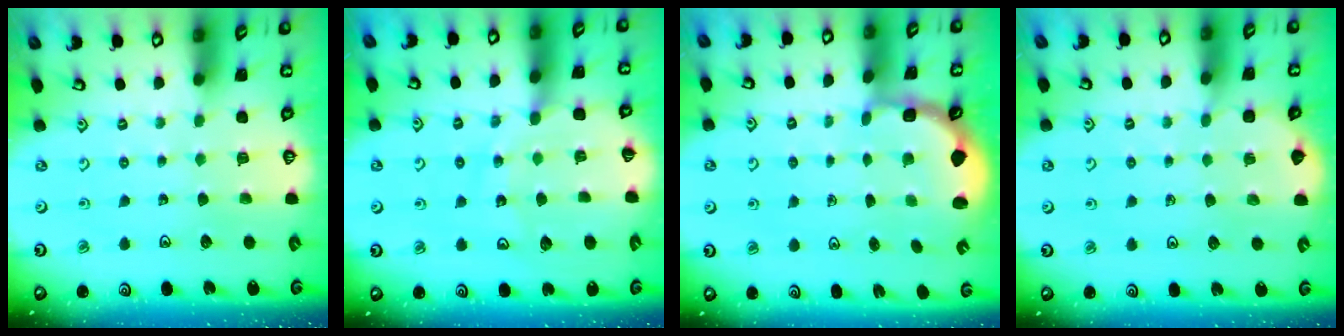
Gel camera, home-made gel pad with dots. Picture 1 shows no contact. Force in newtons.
{"total": 10.1, "press": 10.1, "slide": 0.6}
{"total": 2.9, "press": 1.8, "slide": 2.2}
{"total": 1.6, "press": 1.5, "slide": 0.2}